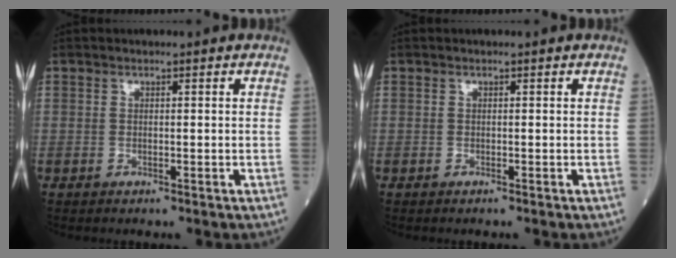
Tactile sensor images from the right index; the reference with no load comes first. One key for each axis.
{"total": 0.0}